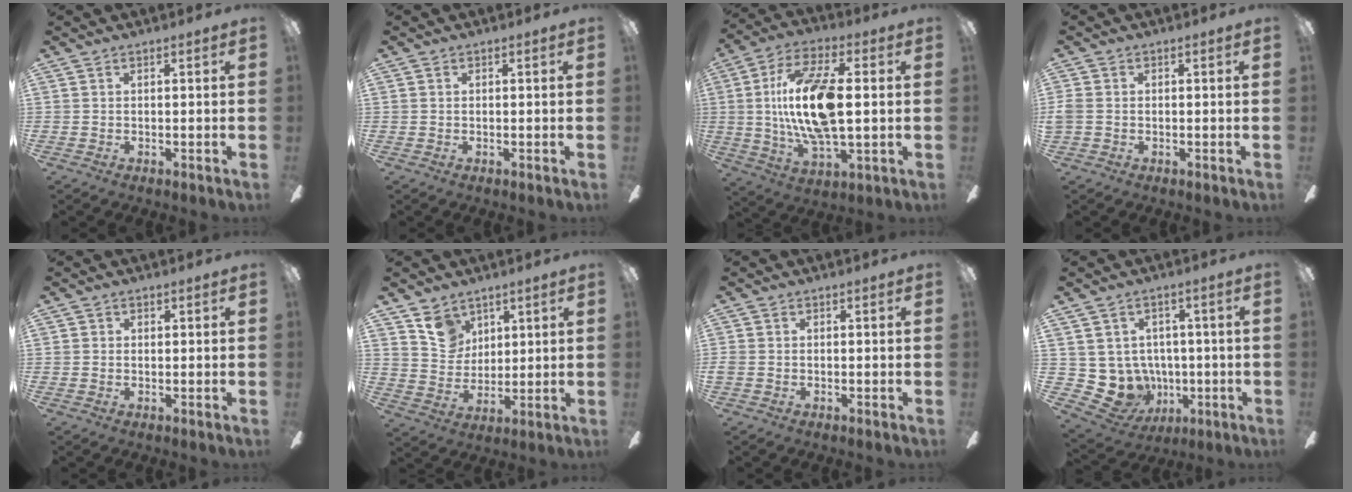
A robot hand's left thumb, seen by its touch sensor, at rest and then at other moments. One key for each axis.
{"total": 0.0}
{"total": 19.3, "fx": 1.9, "fy": 8.3, "fz": 17.3, "tx": -0.355, "ty": -0.001, "tz": 0.031}
{"total": 2.4, "fx": -0.5, "fy": 1.7, "fz": 1.7, "tx": -0.044, "ty": 0.001, "tz": -0.014}
{"total": 0.5, "fx": 0.1, "fy": 0.5, "fz": -0.1, "tx": 0.009, "ty": -0.002, "tz": 0.001}
{"total": 8.7, "fx": 5.7, "fy": 6.1, "fz": 2.2, "tx": -0.041, "ty": -0.022, "tz": 0.110}
{"total": 0.6, "fx": -0.2, "fy": 0.5, "fz": 0.3, "tx": -0.006, "ty": 0.003, "tz": -0.005}
{"total": 7.7, "fx": 0.3, "fy": 7.6, "fz": 1.5, "tx": -0.075, "ty": -0.014, "tz": 0.016}